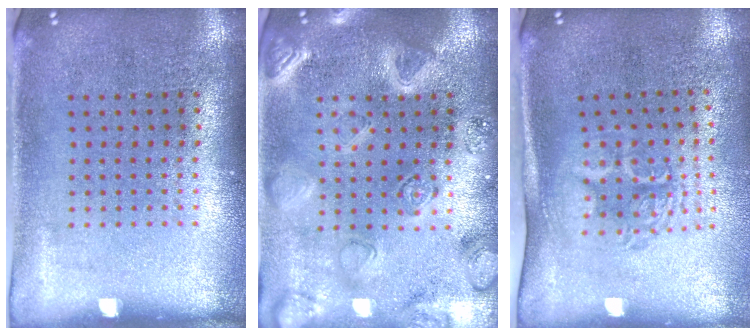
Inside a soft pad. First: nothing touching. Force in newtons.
{"total": 3.0, "press": 2.9, "slide": 0.8}
{"total": 1.7, "press": 1.3, "slide": 1.1}